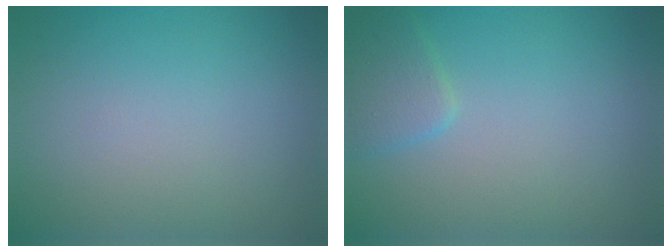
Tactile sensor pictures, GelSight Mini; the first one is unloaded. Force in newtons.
{"total": 1.9, "press": 1.9, "slide": 0.1}